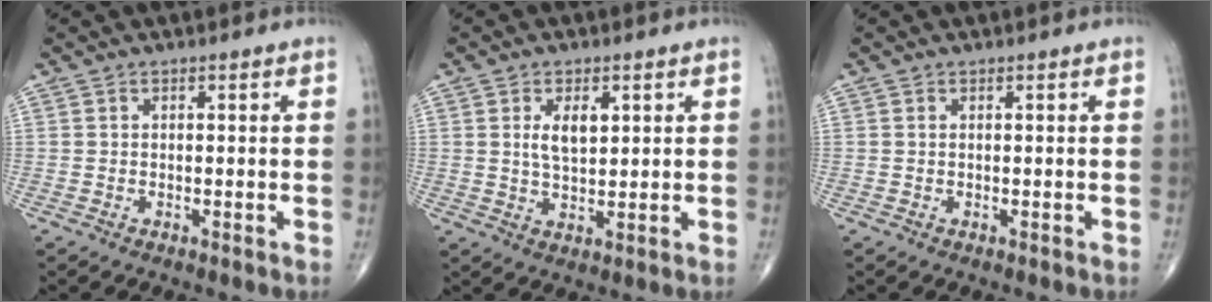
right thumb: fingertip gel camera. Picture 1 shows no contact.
{"total": 5.3, "force": [1.6, 2.7, 4.3], "torque": [-0.064, -0.011, 0.029]}
{"total": 0.0}